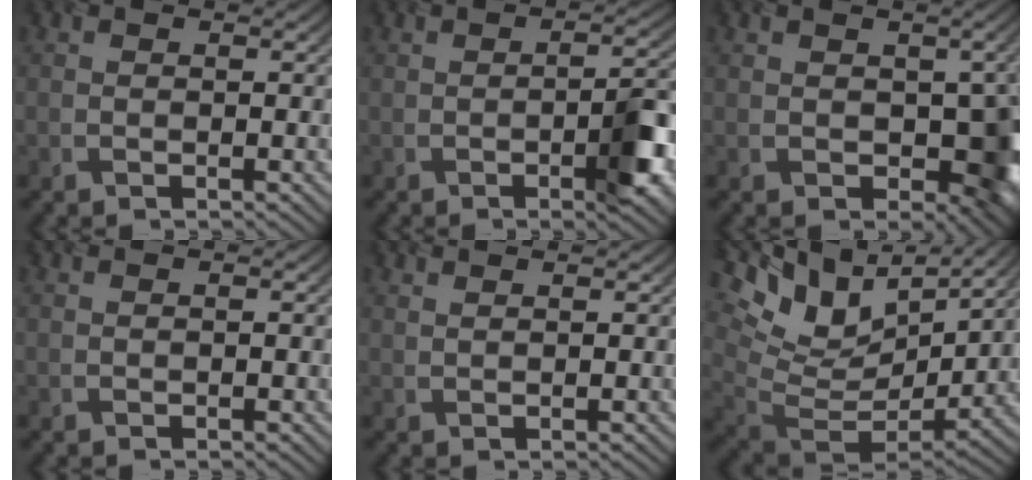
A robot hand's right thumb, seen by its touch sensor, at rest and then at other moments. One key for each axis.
{"total": 6.2, "fx": -1.7, "fy": 1.7, "fz": 5.7, "tx": -0.083, "ty": -0.001, "tz": -0.026}
{"total": 7.8, "fx": -0.5, "fy": 5.1, "fz": 5.9, "tx": -0.085, "ty": -0.021, "tz": 0.002}
{"total": 0.0}
{"total": 1.3, "fx": 1.2, "fy": 0.1, "fz": 0.5, "tx": -0.015, "ty": -0.001, "tz": 0.021}
{"total": 15.5, "fx": 8.0, "fy": 8.3, "fz": 10.4, "tx": -0.221, "ty": 0.017, "tz": 0.145}